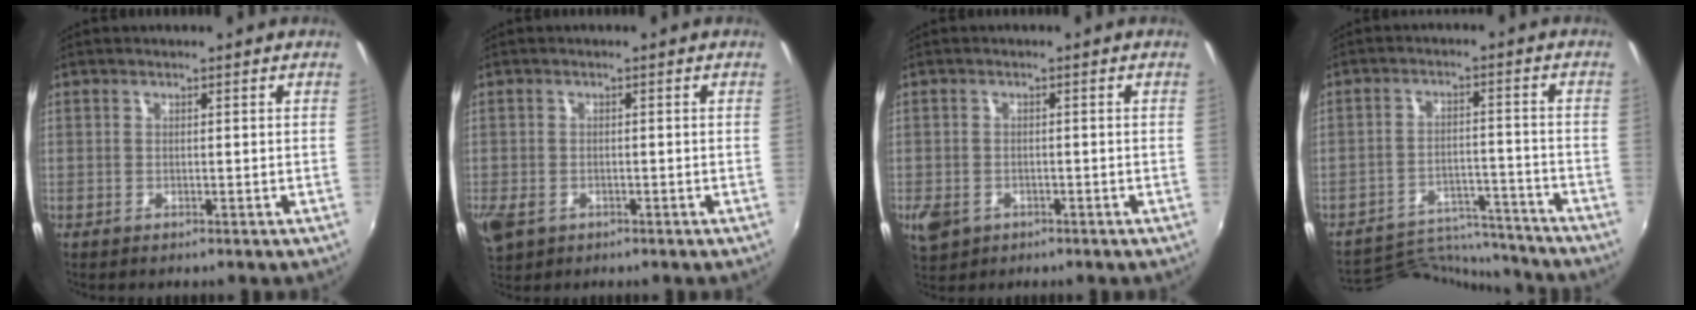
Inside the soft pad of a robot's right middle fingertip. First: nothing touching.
{"total": 5.7, "force": [-2.5, 3.8, 3.4], "torque": [-0.080, -0.018, -0.045]}
{"total": 5.4, "force": [-2.4, 4.1, 2.7], "torque": [-0.064, -0.011, -0.039]}
{"total": 14.6, "force": [-14.1, 2.4, 2.8], "torque": [-0.069, 0.013, -0.210]}